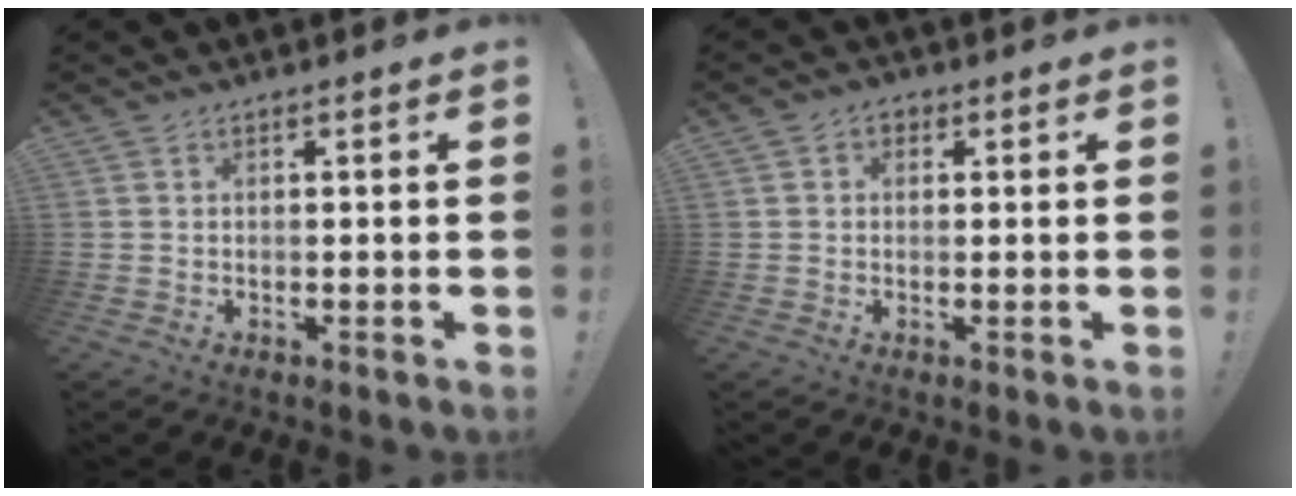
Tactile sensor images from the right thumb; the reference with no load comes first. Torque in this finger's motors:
{"motor_torque": [-0.24, 0.23, -0.26, 0.17, 0.10]}